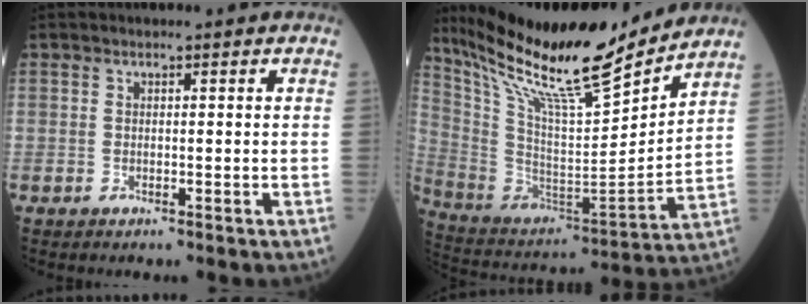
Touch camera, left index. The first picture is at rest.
{"total": 23.1, "force": [19.2, 1.9, 12.7], "torque": [-0.229, -0.017, 0.336]}